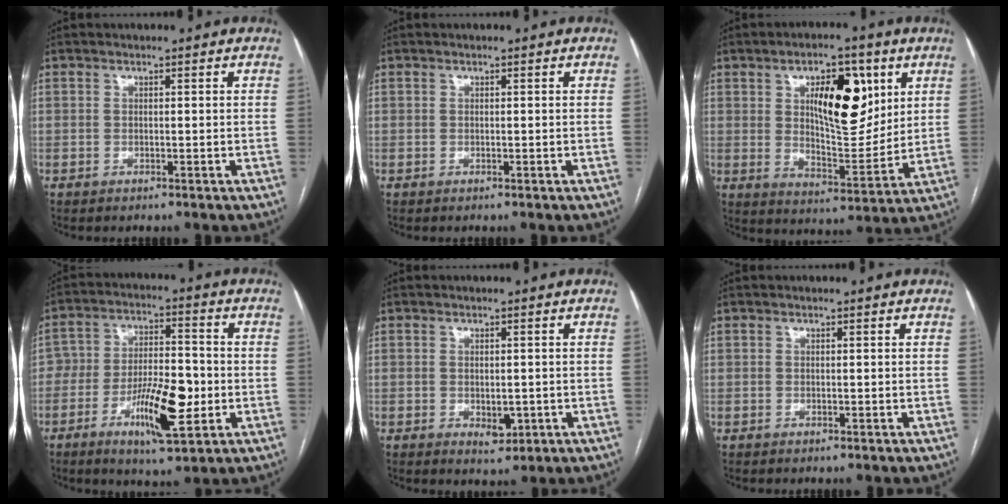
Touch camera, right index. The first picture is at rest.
{"total": 0.0}
{"total": 13.4, "force": [4.9, 5.1, 11.3], "torque": [-0.174, 0.004, 0.086]}
{"total": 11.6, "force": [-3.8, 3.7, 10.3], "torque": [-0.181, 0.003, -0.061]}
{"total": 2.8, "force": [-0.6, 1.7, 2.2], "torque": [-0.029, -0.003, 0.000]}
{"total": 0.0}